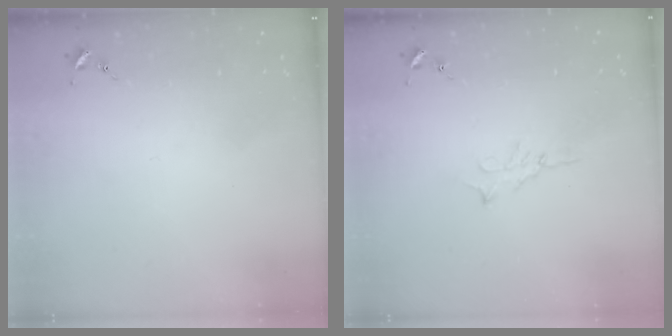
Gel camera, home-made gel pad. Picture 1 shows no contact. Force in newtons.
{"total": 4.7, "press": 4.7, "slide": 0.5}